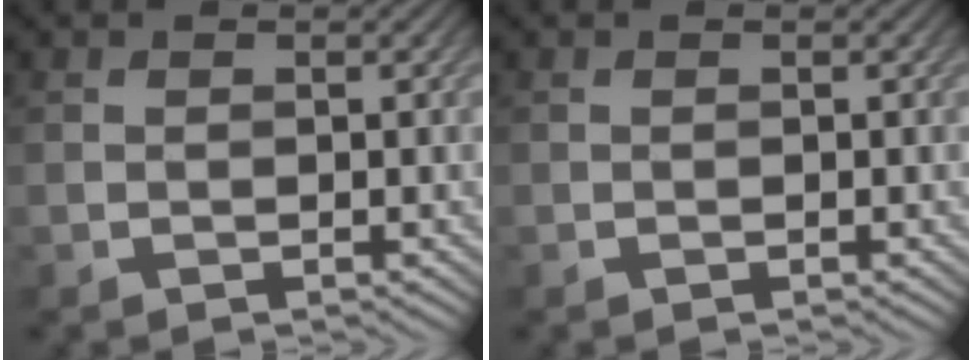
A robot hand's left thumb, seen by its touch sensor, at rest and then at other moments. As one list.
[{"total": 0.0}]